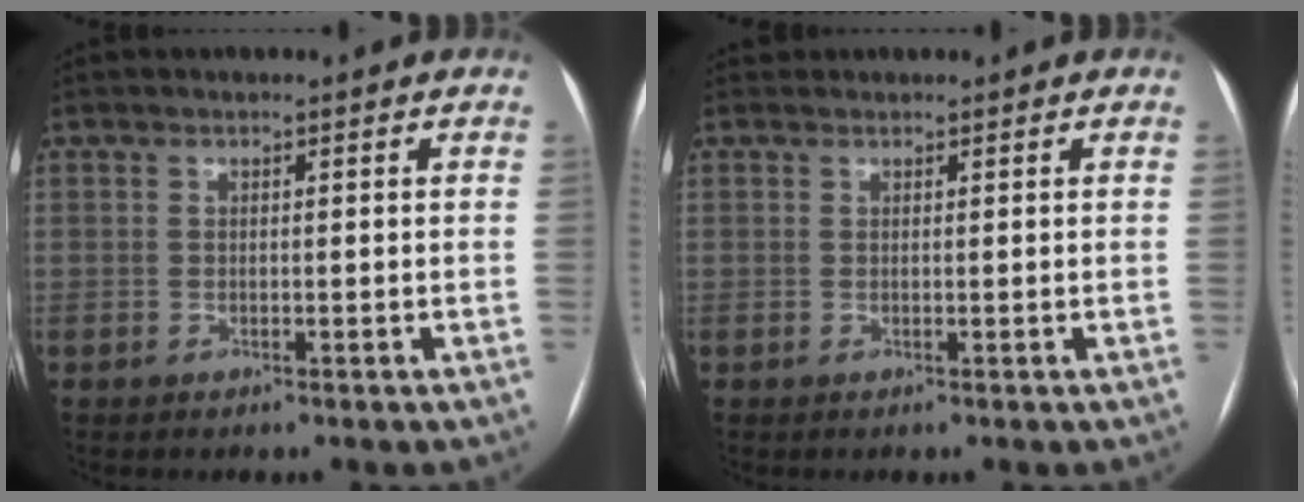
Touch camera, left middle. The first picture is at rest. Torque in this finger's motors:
{"motor_torque": [0.05, -0.05, -0.04, -0.01]}